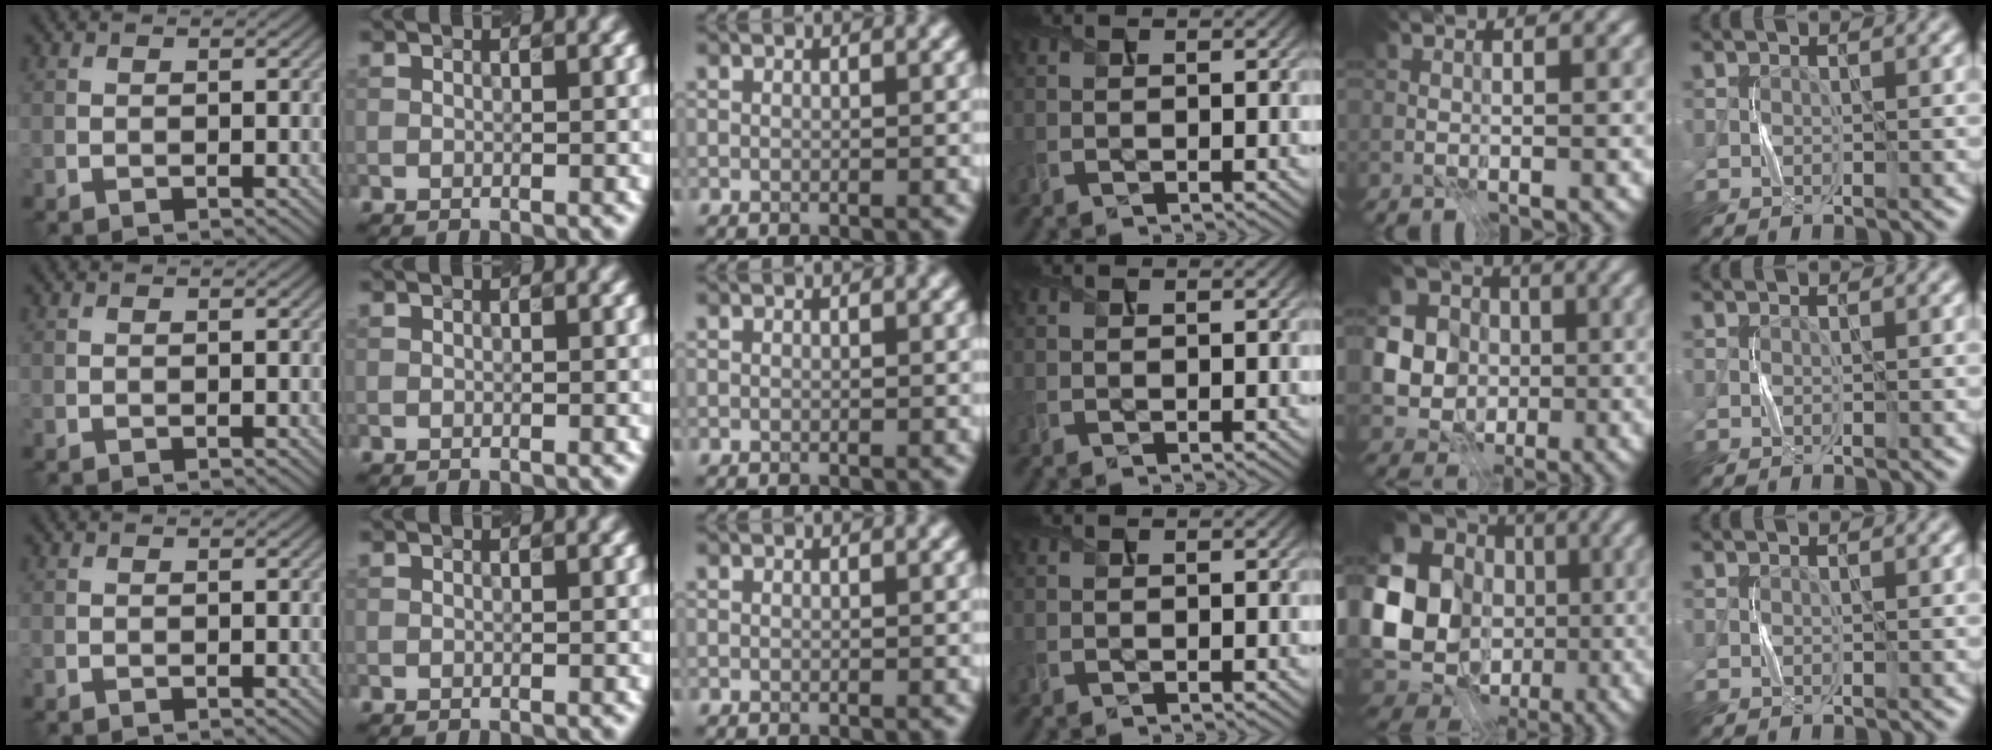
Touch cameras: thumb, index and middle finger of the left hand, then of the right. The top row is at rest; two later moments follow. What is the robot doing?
{"motion": "press", "object": "calculator"}